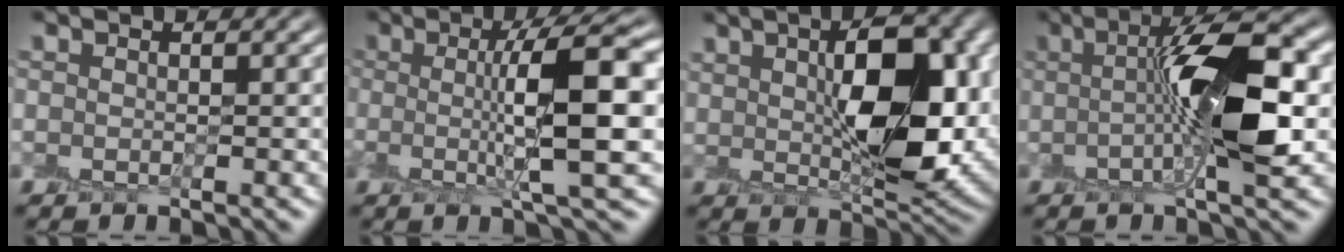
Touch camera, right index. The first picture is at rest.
{"total": 9.0, "force": [0.7, 2.1, 8.7], "torque": [-0.120, 0.004, 0.012]}
{"total": 10.0, "force": [1.9, 4.4, 8.8], "torque": [-0.131, 0.005, 0.040]}
{"total": 9.6, "force": [0.4, 2.5, 9.2], "torque": [-0.140, 0.013, 0.005]}